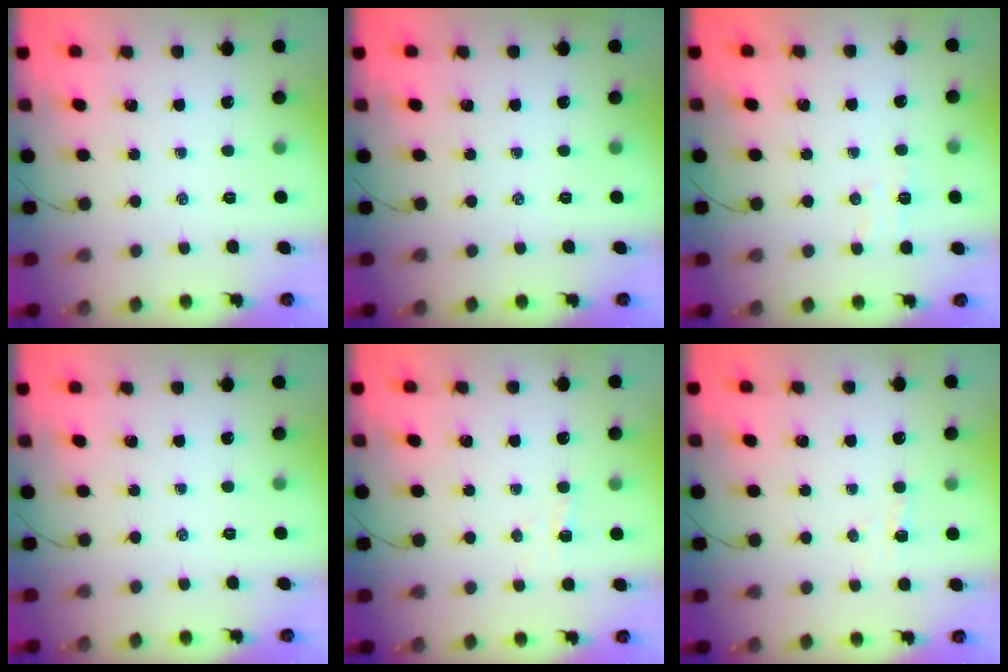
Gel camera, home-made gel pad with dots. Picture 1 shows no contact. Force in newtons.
{"total": 0.0}
{"total": 5.4, "press": 5.3, "slide": 0.8}
{"total": 0.0}
{"total": 3.0, "press": 2.9, "slide": 0.7}
{"total": 3.0, "press": 2.9, "slide": 0.7}